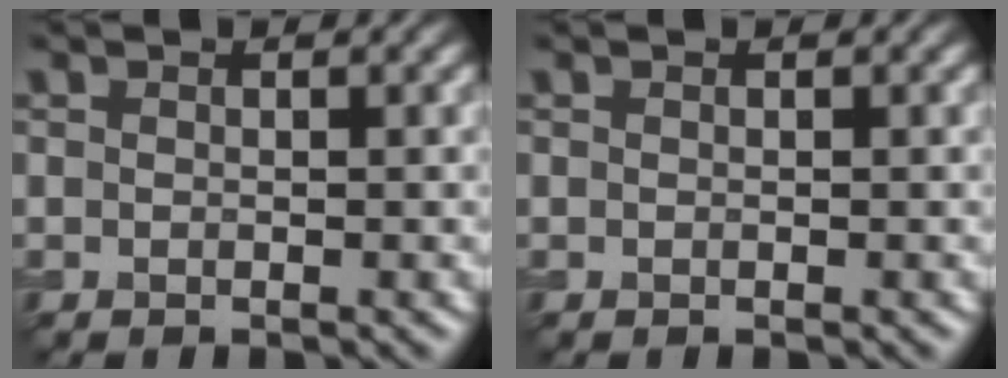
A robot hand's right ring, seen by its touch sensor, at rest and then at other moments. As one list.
[{"total": 0.0}]